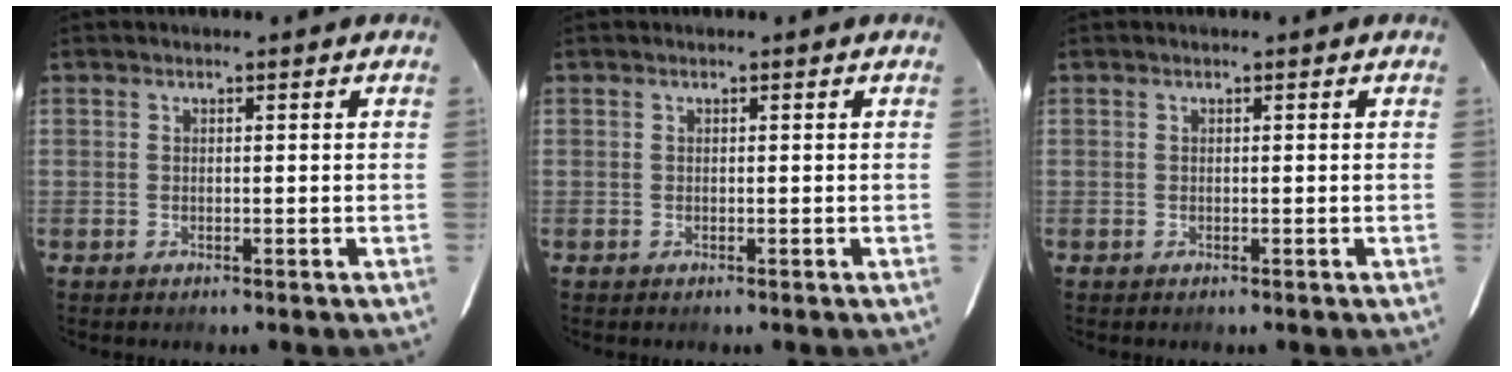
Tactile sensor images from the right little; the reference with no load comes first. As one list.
[{"total": 0.0}, {"total": 0.0}]